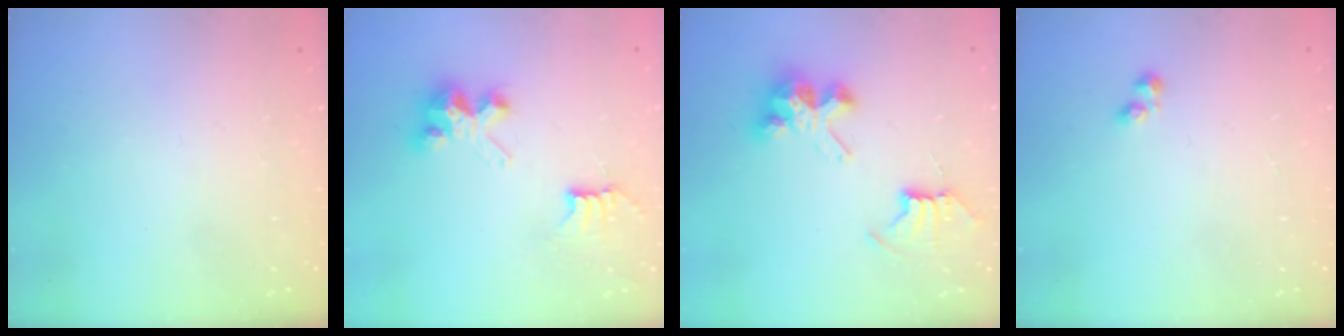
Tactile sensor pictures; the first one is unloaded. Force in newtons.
{"total": 7.0, "press": 7.0, "slide": 0.2}
{"total": 8.0, "press": 8.0, "slide": 0.5}
{"total": 1.2, "press": 1.0, "slide": 0.6}